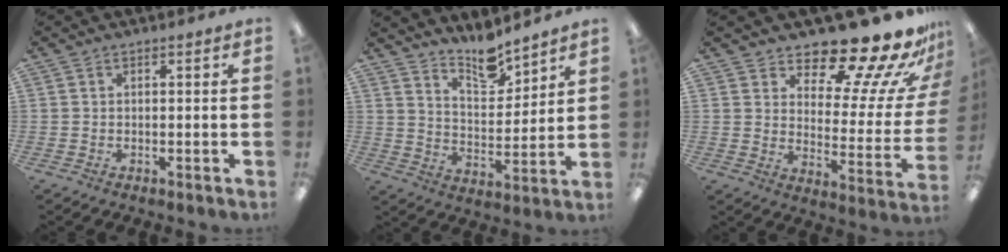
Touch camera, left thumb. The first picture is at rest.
{"total": 10.8, "force": [9.3, 3.4, 4.1], "torque": [-0.053, -0.072, 0.166]}
{"total": 18.2, "force": [15.6, 4.9, 8.0], "torque": [-0.114, -0.124, 0.254]}